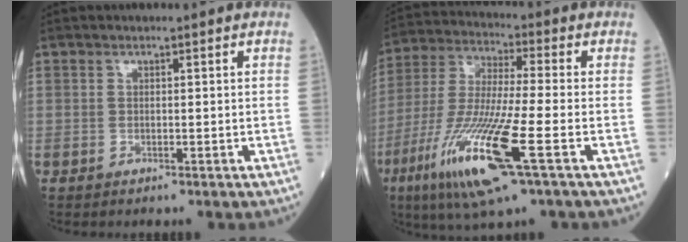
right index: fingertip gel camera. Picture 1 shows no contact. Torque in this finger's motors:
{"motor_torque": [1.17, -0.97, 1.05, 0.21]}